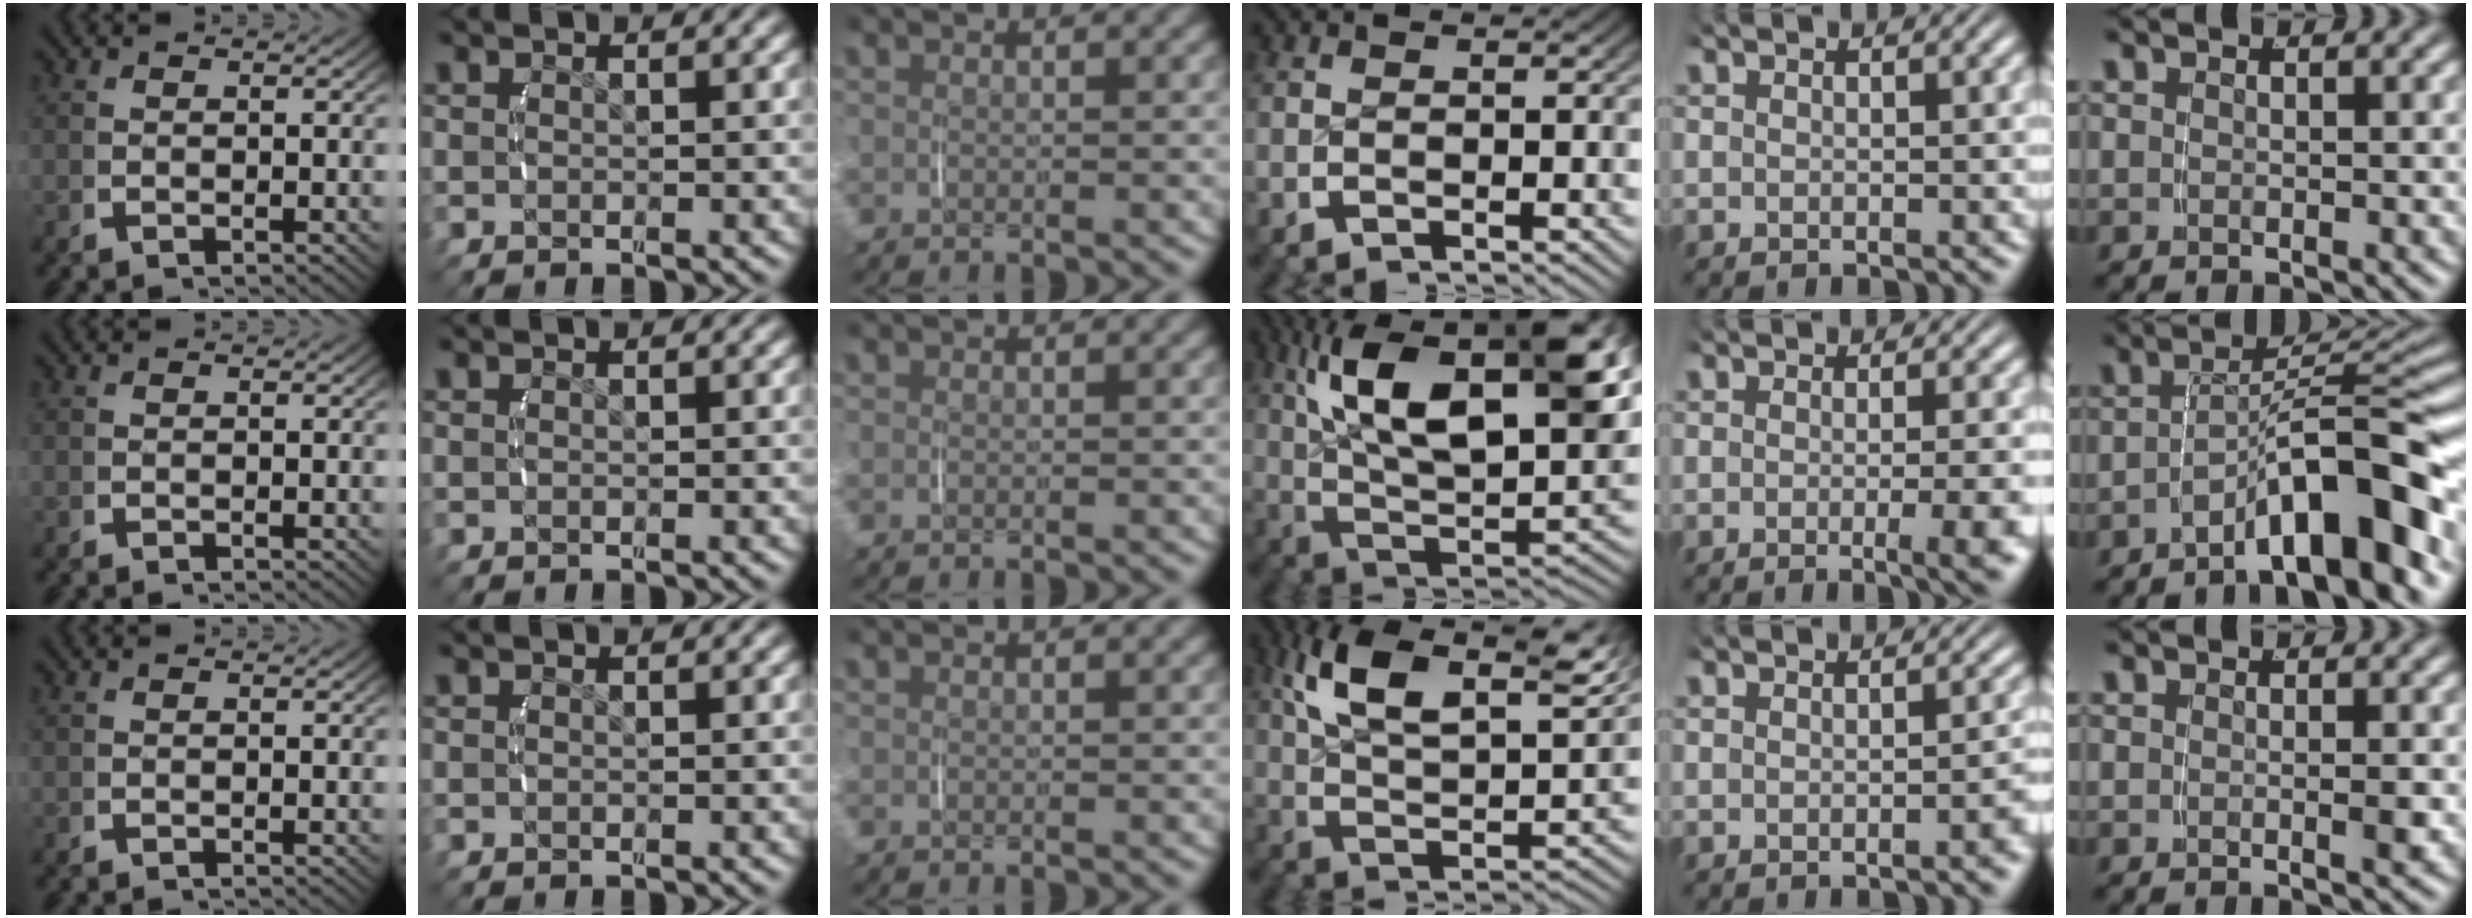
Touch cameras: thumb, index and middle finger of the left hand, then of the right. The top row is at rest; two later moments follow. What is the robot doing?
{"motion": "lift_and_place", "object": "phone"}